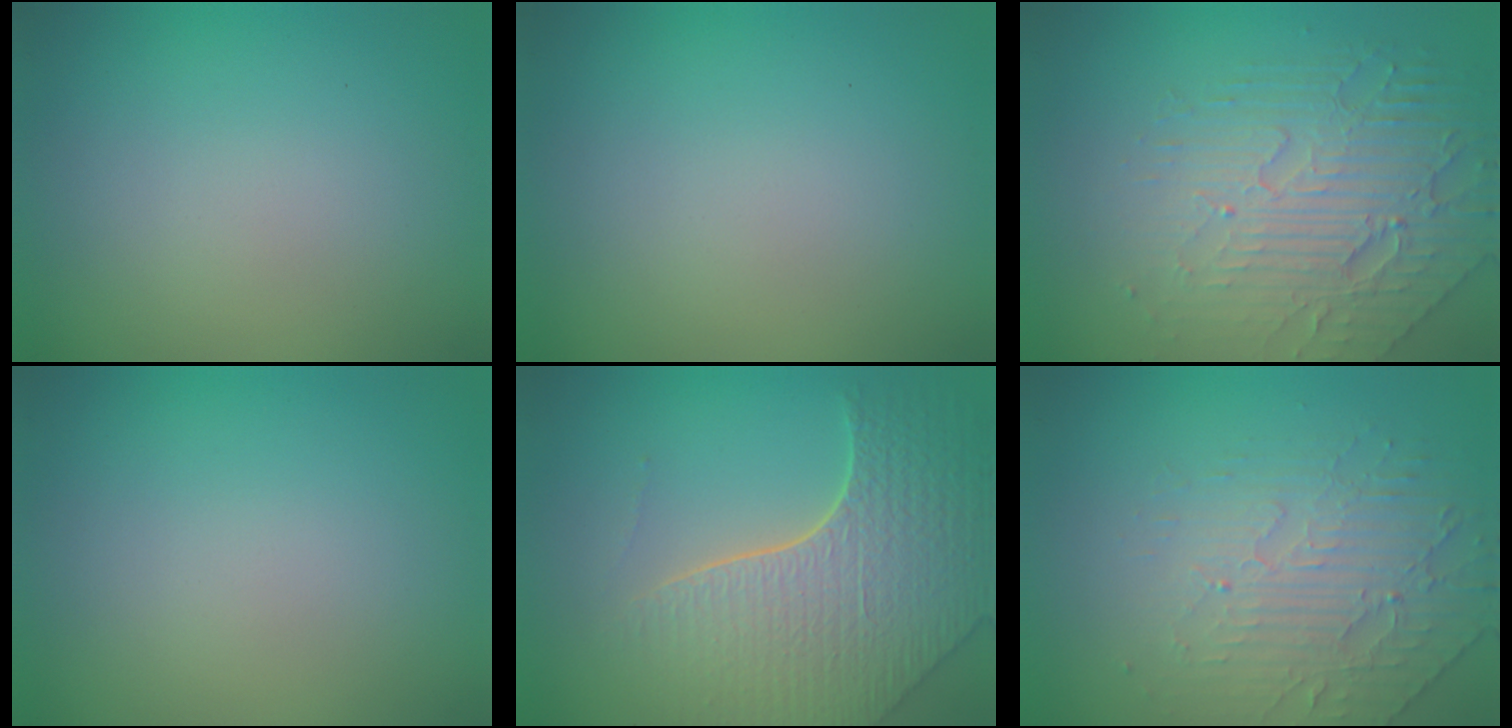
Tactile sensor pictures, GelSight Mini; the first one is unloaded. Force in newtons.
{"total": 0.0}
{"total": 6.4, "press": 4.8, "slide": 4.4}
{"total": 0.0}
{"total": 7.6, "press": 5.6, "slide": 5.1}
{"total": 4.5, "press": 3.3, "slide": 3.1}